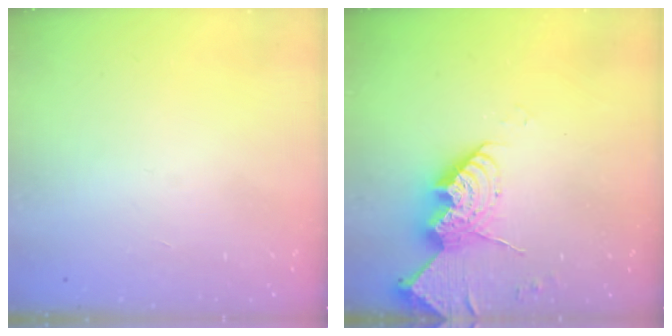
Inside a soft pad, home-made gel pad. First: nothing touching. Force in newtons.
{"total": 14.5, "press": 14.4, "slide": 1.4}